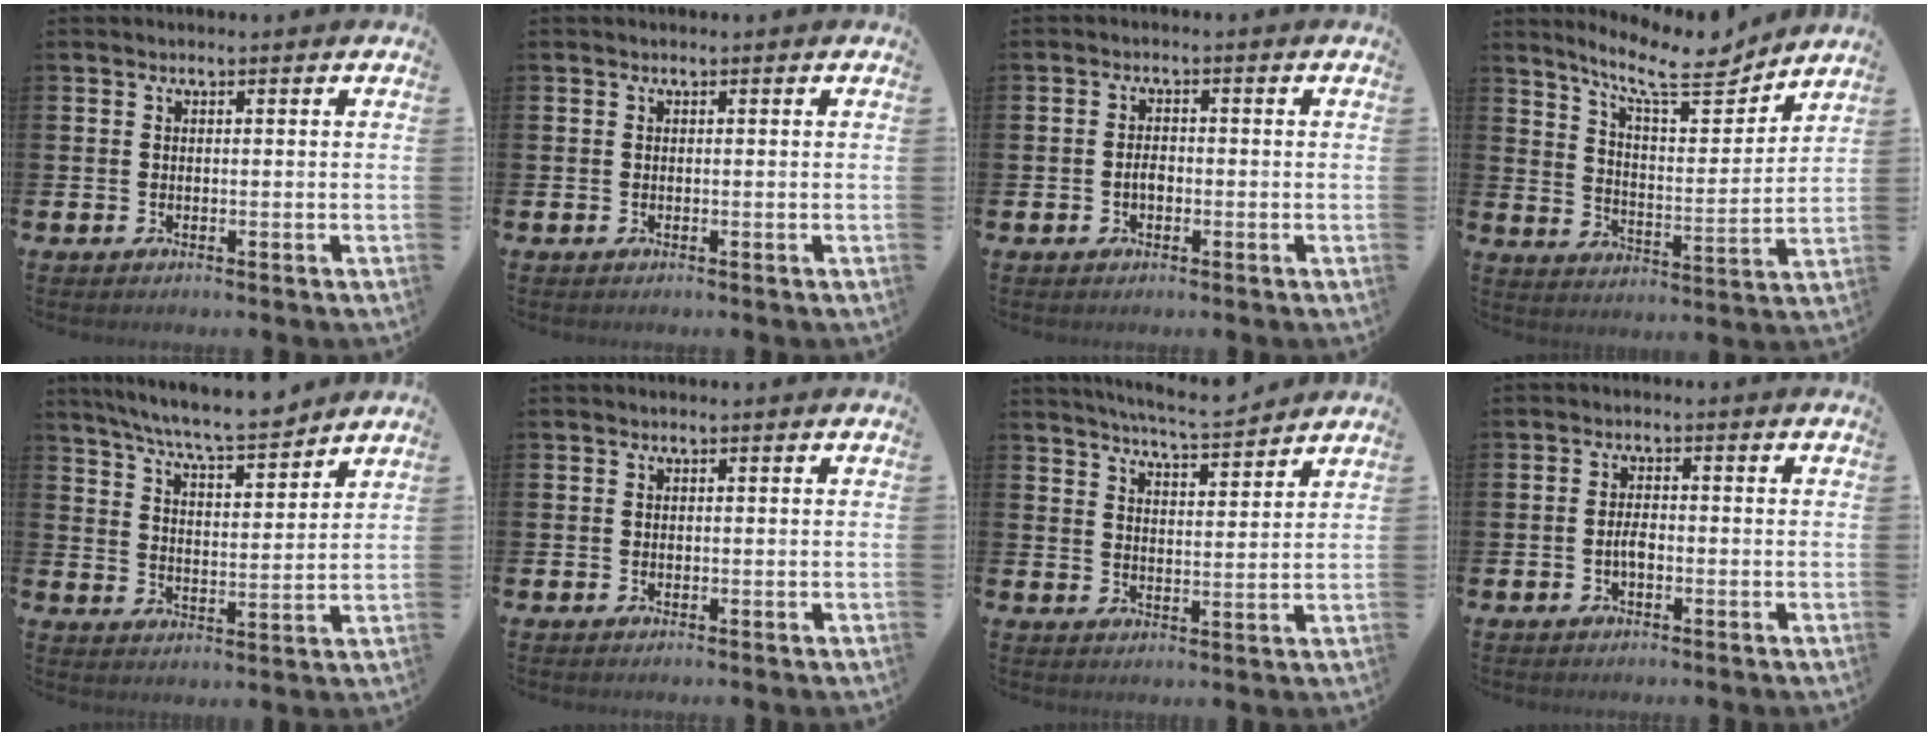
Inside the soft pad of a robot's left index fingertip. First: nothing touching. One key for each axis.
{"total": 0.0}
{"total": 1.9, "fx": -0.5, "fy": 1.1, "fz": 1.5, "tx": -0.017, "ty": 0.000, "tz": -0.012}
{"total": 10.8, "fx": 9.3, "fy": 2.2, "fz": 5.1, "tx": -0.104, "ty": -0.059, "tz": 0.157}
{"total": 7.8, "fx": 7.3, "fy": 0.1, "fz": 2.6, "tx": -0.082, "ty": -0.043, "tz": 0.131}
{"total": 0.0}
{"total": 6.0, "fx": 5.8, "fy": -0.5, "fz": 1.1, "tx": -0.038, "ty": -0.034, "tz": 0.104}
{"total": 2.2, "fx": -0.6, "fy": 1.0, "fz": 1.9, "tx": -0.033, "ty": 0.002, "tz": -0.012}